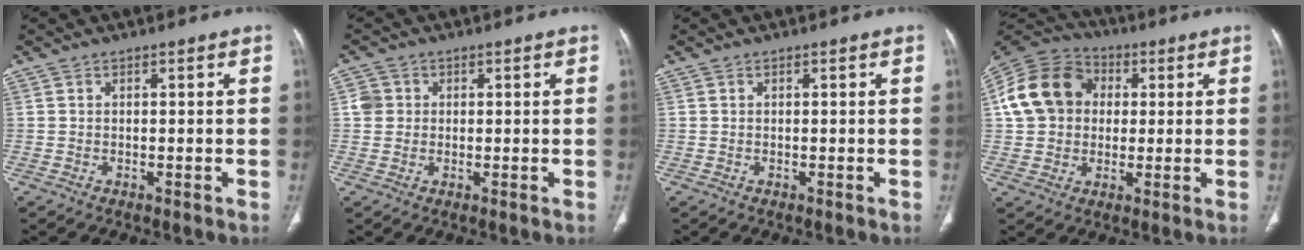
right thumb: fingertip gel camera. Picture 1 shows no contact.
{"total": 3.1, "force": [0.5, 2.9, 0.8], "torque": [0.004, 0.005, 0.008]}
{"total": 0.0}
{"total": 15.4, "force": [2.3, 12.9, 8.2], "torque": [-0.148, 0.024, 0.033]}